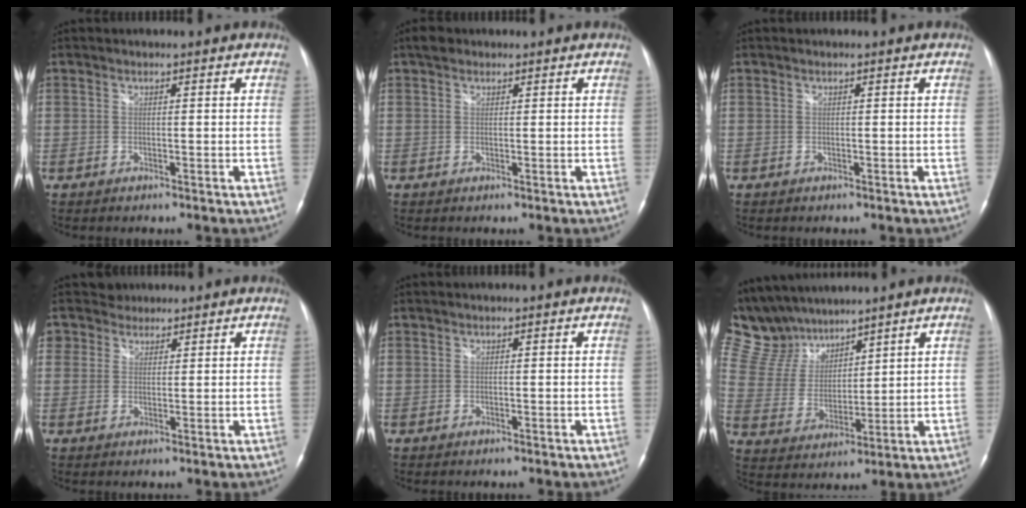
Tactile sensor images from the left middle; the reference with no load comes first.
{"total": 1.8, "force": [1.2, 1.1, 0.6], "torque": [-0.012, 0.010, 0.016]}
{"total": 0.0}
{"total": 3.0, "force": [2.3, 1.8, -0.8], "torque": [0.021, 0.003, 0.034]}
{"total": 0.0}
{"total": 11.5, "force": [10.5, 4.0, 2.7], "torque": [-0.076, 0.024, 0.218]}